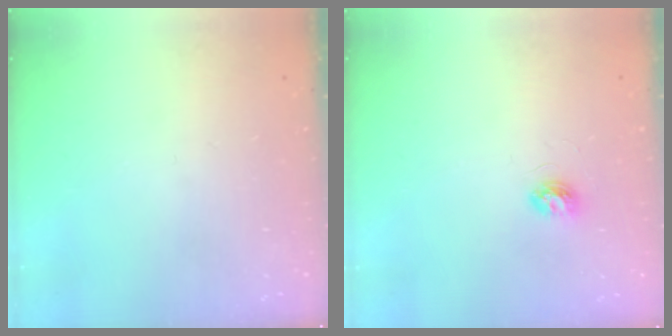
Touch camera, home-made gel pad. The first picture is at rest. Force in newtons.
{"total": 3.7, "press": 3.7, "slide": 0.5}